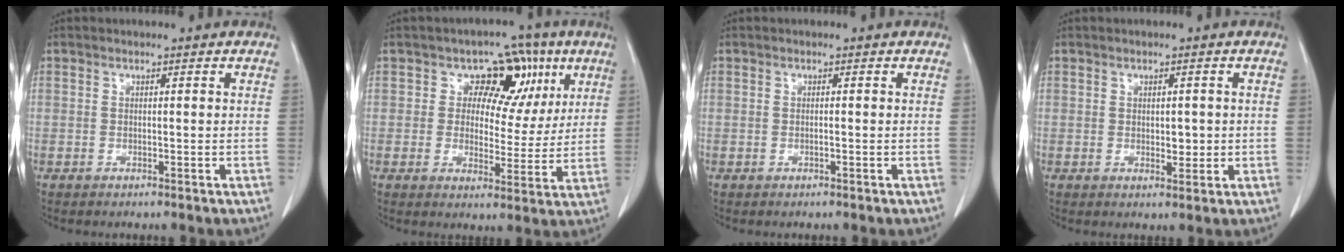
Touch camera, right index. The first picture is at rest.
{"total": 10.5, "force": [3.9, 7.5, 6.1], "torque": [-0.060, 0.030, 0.059]}
{"total": 0.6, "force": [-0.2, 0.2, 0.6], "torque": [-0.015, 0.002, -0.002]}
{"total": 3.0, "force": [-0.1, 1.7, 2.5], "torque": [-0.039, 0.001, 0.006]}